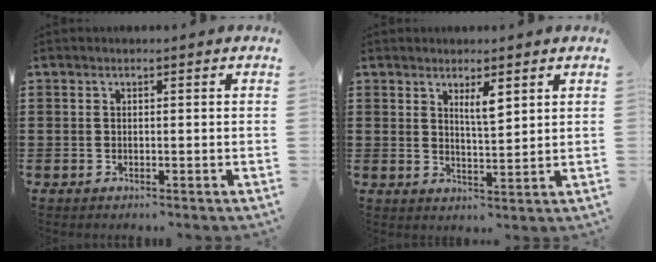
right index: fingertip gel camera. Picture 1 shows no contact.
{"total": 3.3, "force": [2.1, 0.8, 2.5], "torque": [-0.043, 0.001, 0.033]}